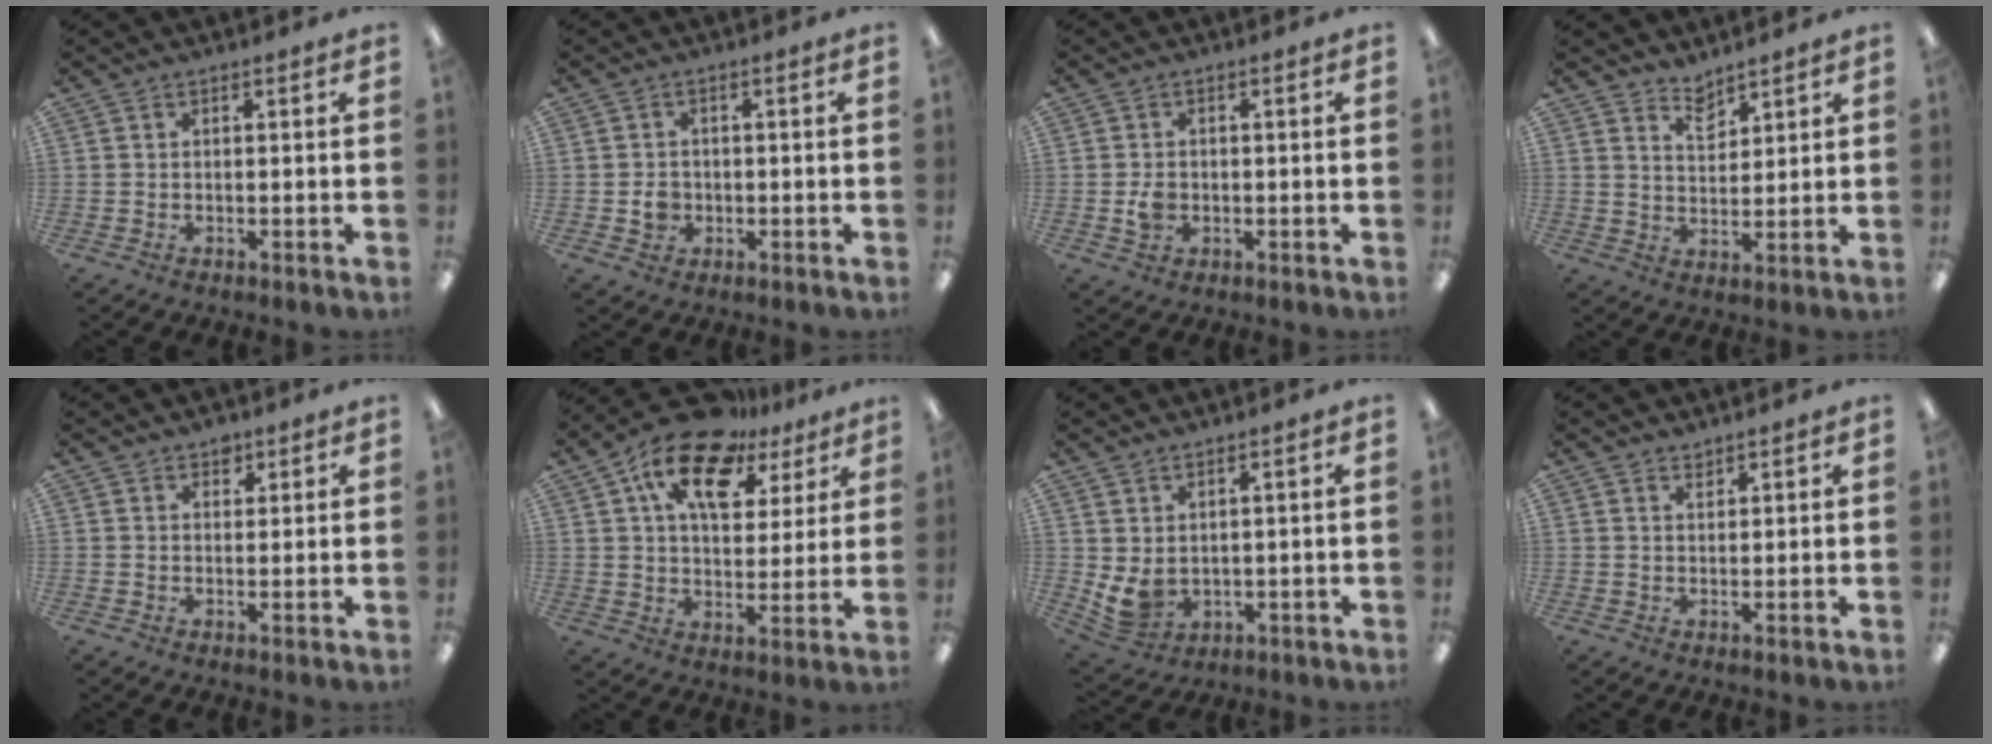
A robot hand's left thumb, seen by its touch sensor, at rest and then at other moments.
{"total": 3.3, "force": [-0.5, 3.0, 1.4], "torque": [-0.016, 0.002, -0.010]}
{"total": 3.3, "force": [-0.4, 2.6, 1.9], "torque": [-0.026, 0.001, -0.009]}
{"total": 4.9, "force": [4.2, 2.2, 1.1], "torque": [-0.017, -0.025, 0.078]}
{"total": 2.4, "force": [1.7, 1.6, 0.7], "torque": [-0.001, -0.005, 0.028]}
{"total": 16.5, "force": [9.9, 8.7, 9.9], "torque": [-0.172, -0.041, 0.174]}
{"total": 4.8, "force": [1.5, 3.6, 2.7], "torque": [-0.064, -0.016, 0.028]}
{"total": 1.4, "force": [1.3, 0.5, 0.1], "torque": [0.005, -0.006, 0.025]}